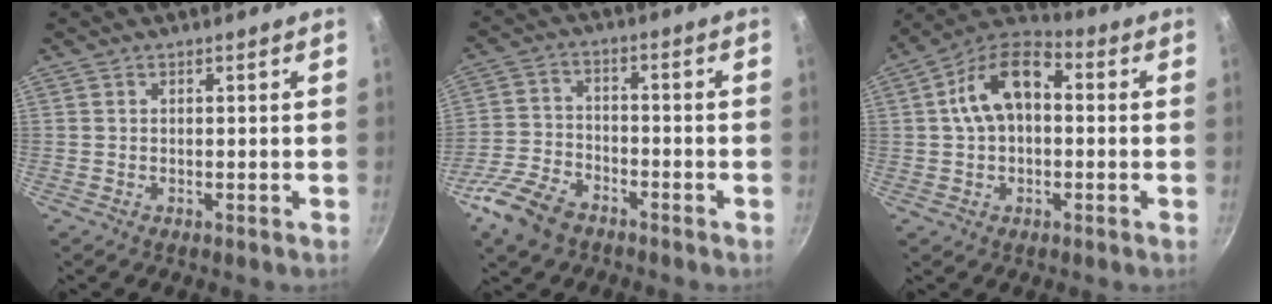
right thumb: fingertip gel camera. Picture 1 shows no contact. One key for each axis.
{"total": 9.7, "fx": -6.2, "fy": 5.5, "fz": 5.2, "tx": -0.099, "ty": 0.032, "tz": -0.127}
{"total": 12.9, "fx": 1.4, "fy": 8.2, "fz": 9.8, "tx": -0.152, "ty": 0.037, "tz": 0.007}